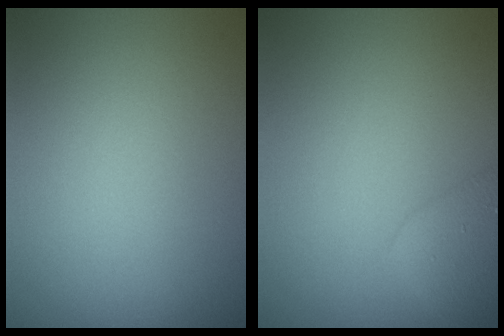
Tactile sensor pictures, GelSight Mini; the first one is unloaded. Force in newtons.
{"total": 3.1, "press": 3.1, "slide": 0.2}